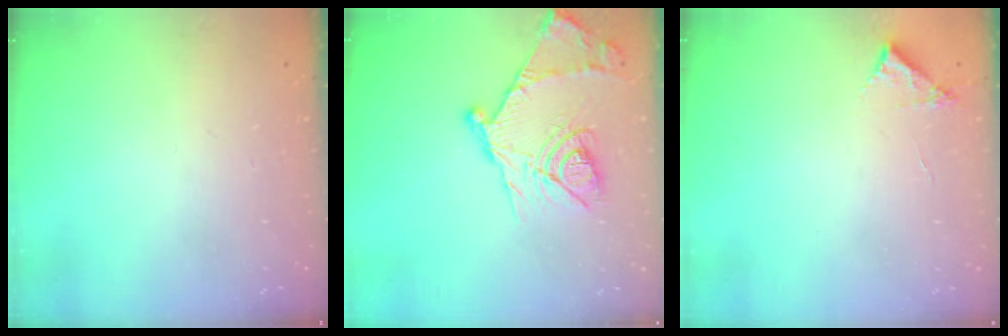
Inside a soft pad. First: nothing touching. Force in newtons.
{"total": 17.6, "press": 17.6, "slide": 1.2}
{"total": 3.6, "press": 3.6, "slide": 0.1}